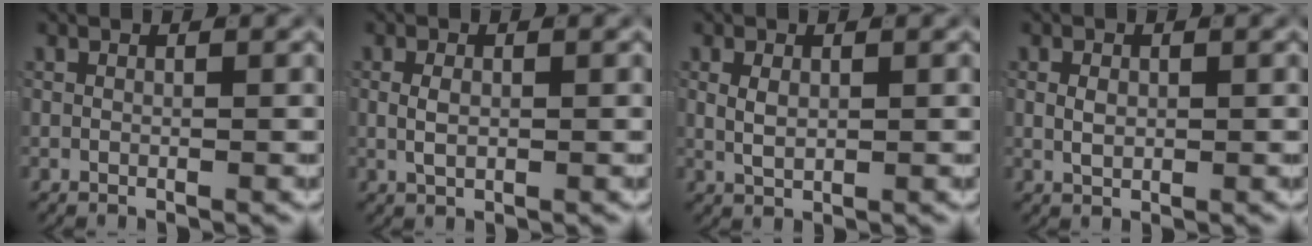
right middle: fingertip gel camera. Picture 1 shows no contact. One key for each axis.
{"total": 1.5, "fx": 0.0, "fy": 0.8, "fz": 1.3, "tx": -0.026, "ty": -0.005, "tz": 0.007}
{"total": 1.8, "fx": 0.3, "fy": 1.0, "fz": 1.4, "tx": -0.031, "ty": -0.010, "tz": 0.016}
{"total": 1.3, "fx": 0.1, "fy": 0.8, "fz": 1.0, "tx": -0.022, "ty": -0.007, "tz": 0.011}